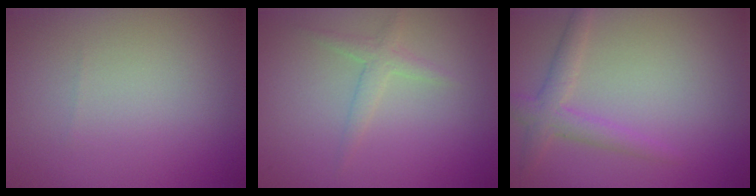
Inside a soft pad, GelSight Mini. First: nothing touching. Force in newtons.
{"total": 1.7, "press": 1.7, "slide": 0.1}
{"total": 2.4, "press": 2.4, "slide": 0.1}